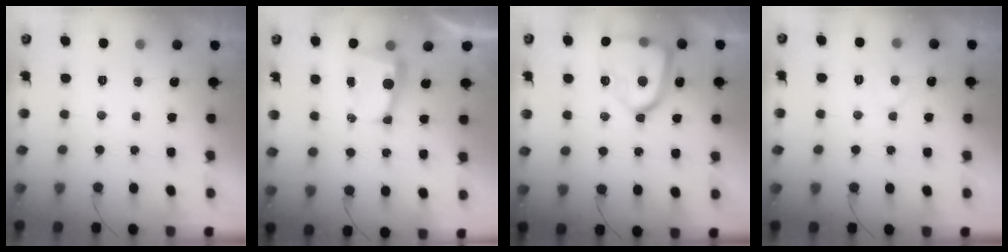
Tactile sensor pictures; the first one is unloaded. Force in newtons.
{"total": 5.8, "press": 5.8, "slide": 0.4}
{"total": 18.1, "press": 18.0, "slide": 1.4}
{"total": 4.3, "press": 4.3, "slide": 0.5}